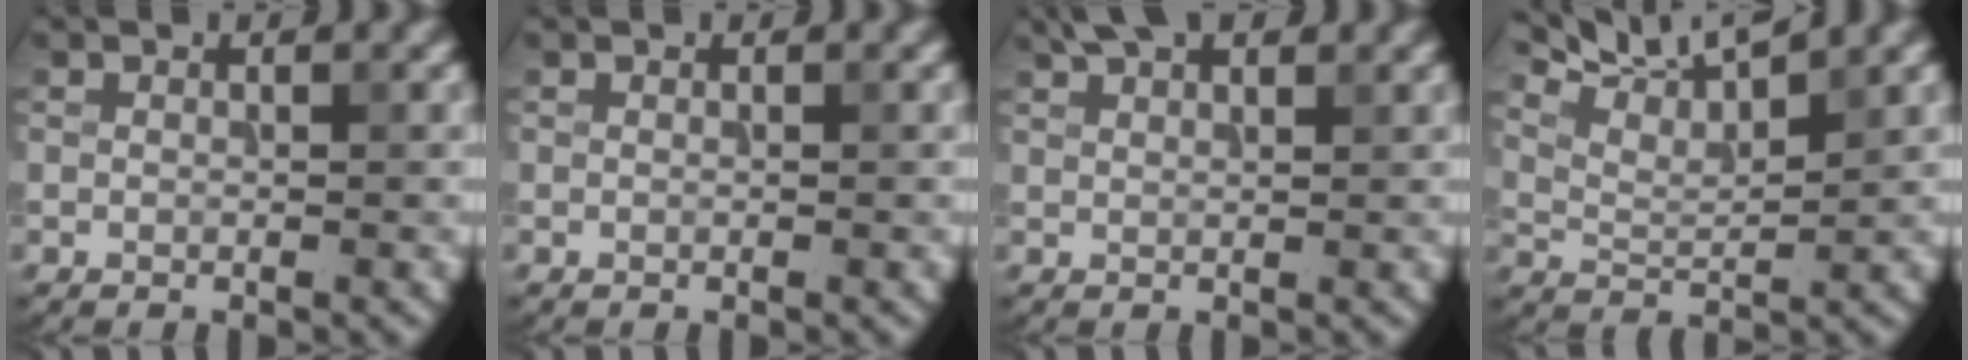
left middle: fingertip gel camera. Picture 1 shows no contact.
{"total": 0.0}
{"total": 2.9, "force": [2.3, 0.8, 1.5], "torque": [-0.023, 0.007, 0.042]}
{"total": 6.2, "force": [5.3, 1.1, 3.0], "torque": [-0.065, 0.013, 0.093]}